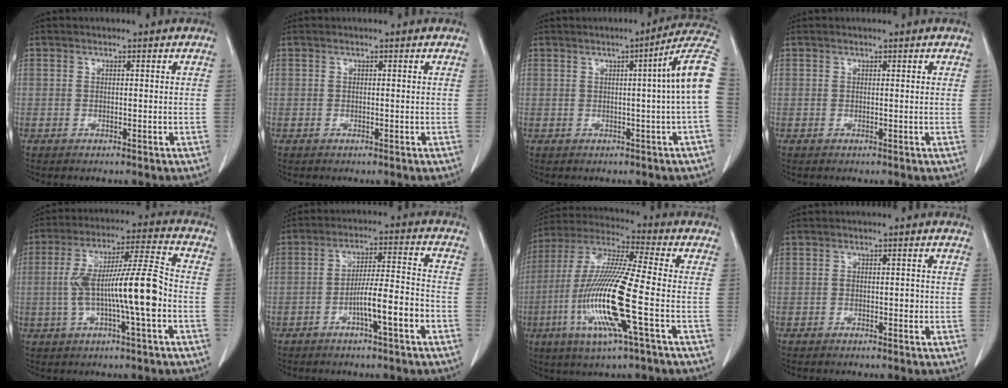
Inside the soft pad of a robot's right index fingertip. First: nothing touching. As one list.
[{"total": 0.0}, {"total": 8.8, "force": [0.5, -1.4, 8.7], "torque": [-0.097, 0.015, -0.001]}, {"total": 0.0}, {"total": 13.3, "force": [-2.2, 0.6, 13.1], "torque": [-0.240, 0.017, -0.038]}, {"total": 8.0, "force": [-3.4, 0.3, 7.3], "torque": [-0.125, 0.013, -0.053]}, {"total": 16.7, "force": [-4.5, 0.3, 16.0], "torque": [-0.335, -0.016, -0.091]}, {"total": 1.1, "force": [-0.3, 0.6, 0.9], "torque": [-0.010, 0.003, -0.002]}]